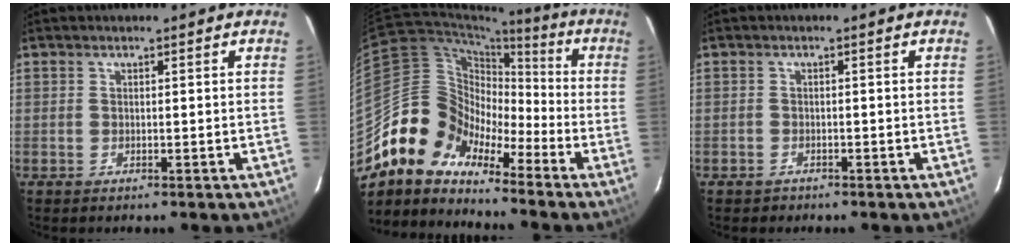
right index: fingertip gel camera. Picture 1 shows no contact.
{"total": 11.9, "force": [-9.4, 6.7, 2.9], "torque": [-0.058, 0.036, -0.202]}
{"total": 1.5, "force": [-1.0, 1.0, 0.1], "torque": [-0.005, 0.005, -0.013]}